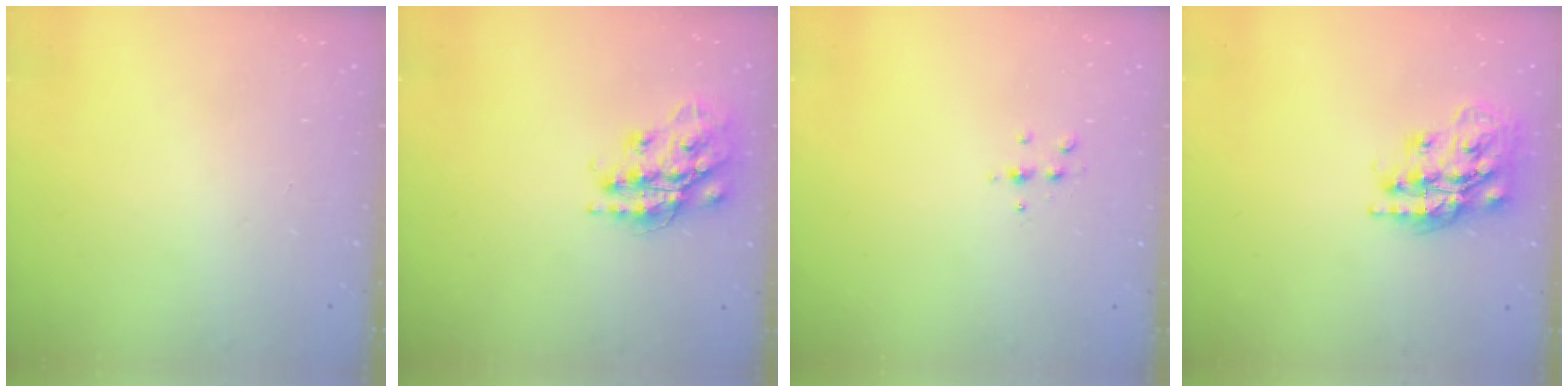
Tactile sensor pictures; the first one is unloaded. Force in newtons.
{"total": 17.4, "press": 17.4, "slide": 1.4}
{"total": 5.3, "press": 5.2, "slide": 1.0}
{"total": 16.6, "press": 16.5, "slide": 1.1}